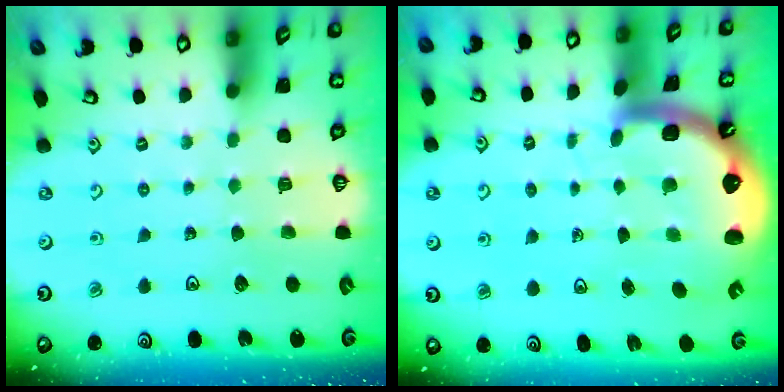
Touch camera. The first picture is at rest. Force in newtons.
{"total": 5.4, "press": 5.2, "slide": 1.4}